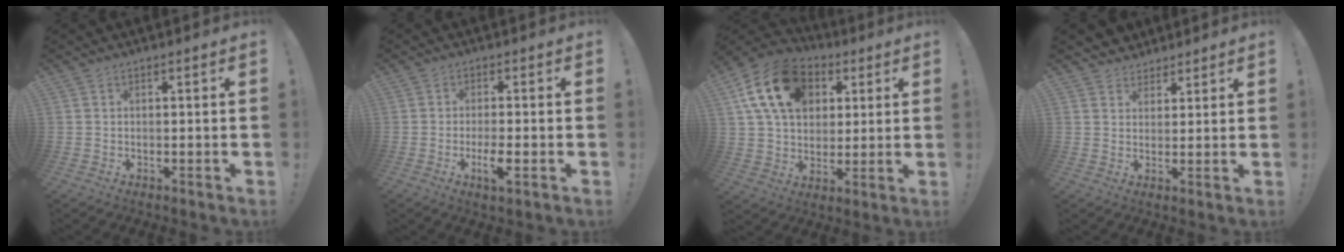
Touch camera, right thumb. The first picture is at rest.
{"total": 5.3, "force": [-2.1, 0.9, 4.8], "torque": [-0.091, -0.004, -0.035]}
{"total": 19.6, "force": [7.2, 14.1, 11.7], "torque": [-0.192, -0.012, 0.137]}
{"total": 4.3, "force": [3.2, 2.8, -0.3], "torque": [-0.002, -0.022, 0.062]}